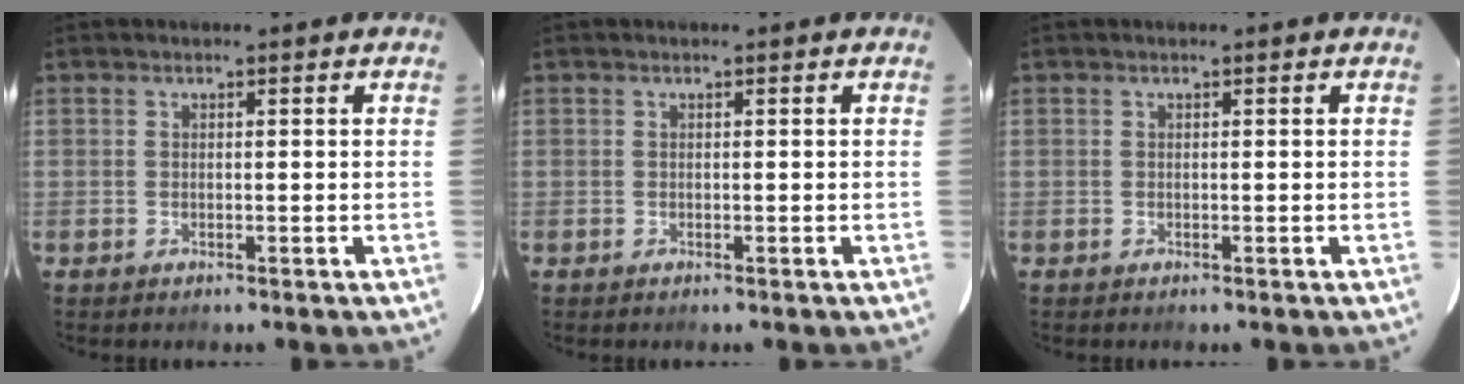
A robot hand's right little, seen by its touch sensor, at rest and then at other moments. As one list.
[{"total": 0.0}, {"total": 0.0}]